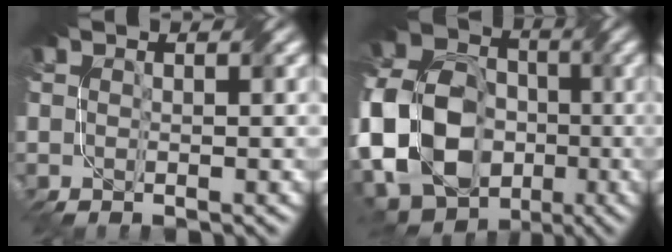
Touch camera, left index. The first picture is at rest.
{"total": 17.1, "force": [-3.4, 14.2, 8.9], "torque": [-0.212, -0.019, -0.083]}